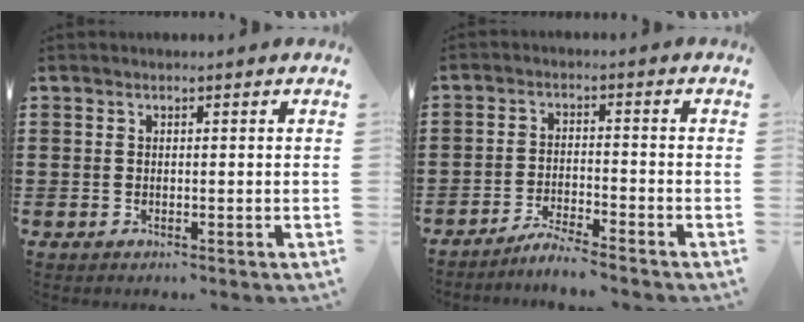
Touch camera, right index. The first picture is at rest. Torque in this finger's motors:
{"motor_torque": [-0.58, 0.39, 0.20, 0.05]}